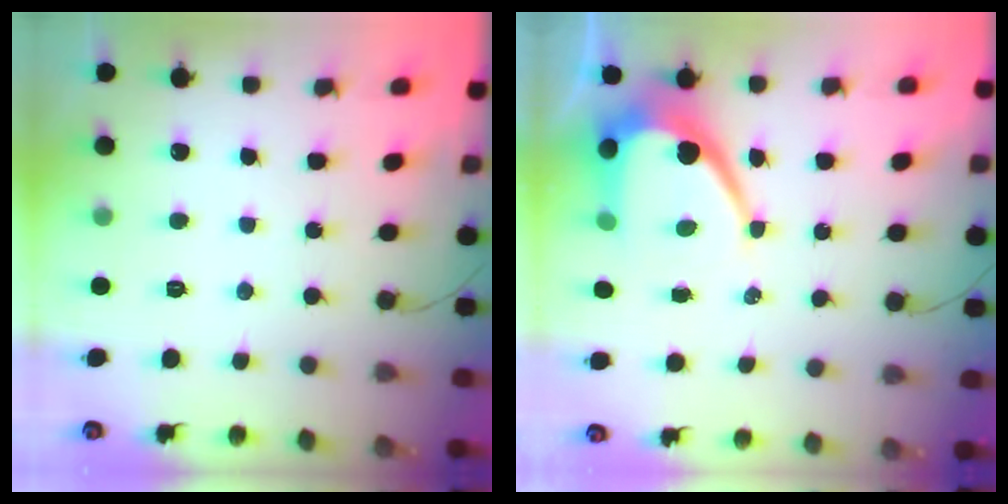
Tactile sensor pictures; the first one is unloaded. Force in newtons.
{"total": 10.7, "press": 10.7, "slide": 0.9}